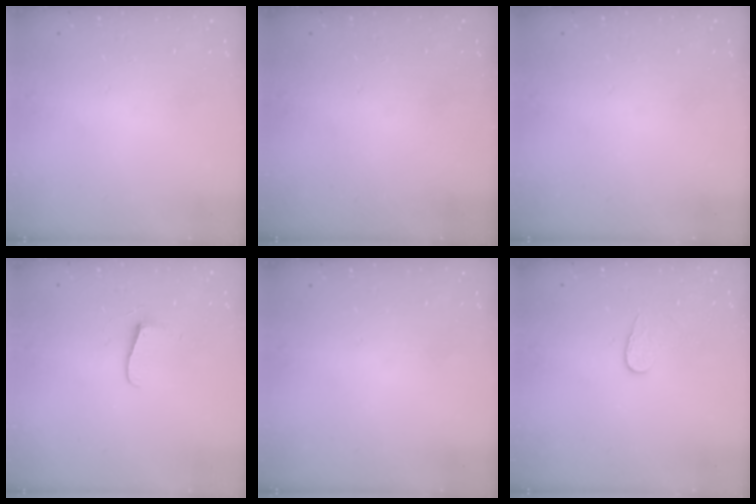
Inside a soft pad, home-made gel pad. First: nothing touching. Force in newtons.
{"total": 0.0}
{"total": 0.0}
{"total": 5.5, "press": 5.5, "slide": 0.6}
{"total": 0.0}
{"total": 3.7, "press": 3.7, "slide": 0.3}